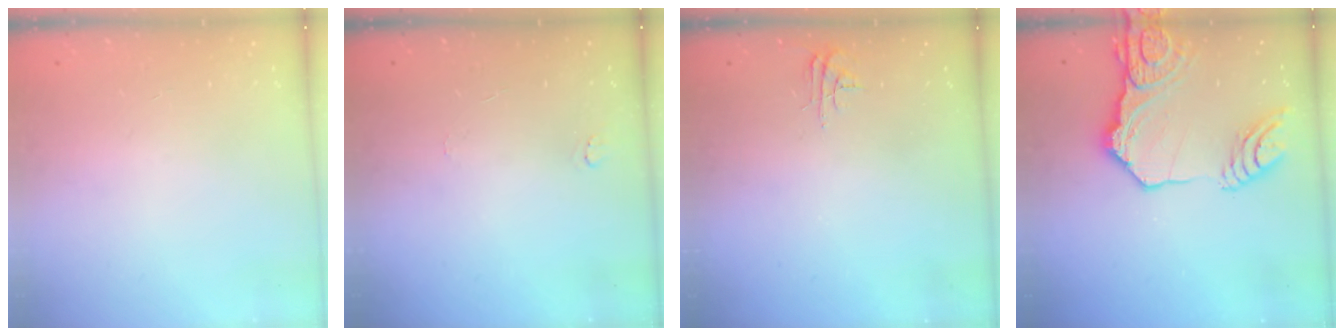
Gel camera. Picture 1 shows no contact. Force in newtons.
{"total": 3.8, "press": 3.8, "slide": 0.4}
{"total": 4.7, "press": 4.6, "slide": 0.3}
{"total": 19.8, "press": 19.7, "slide": 2.3}